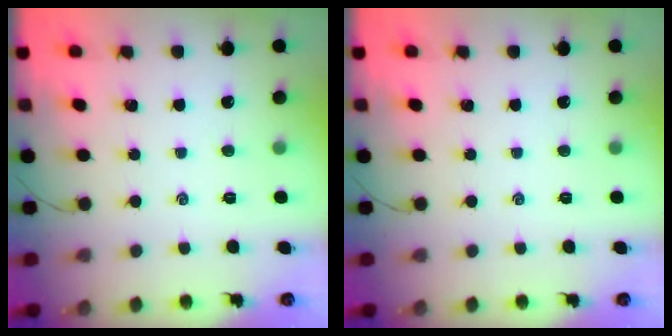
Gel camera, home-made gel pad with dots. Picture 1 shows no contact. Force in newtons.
{"total": 0.0}